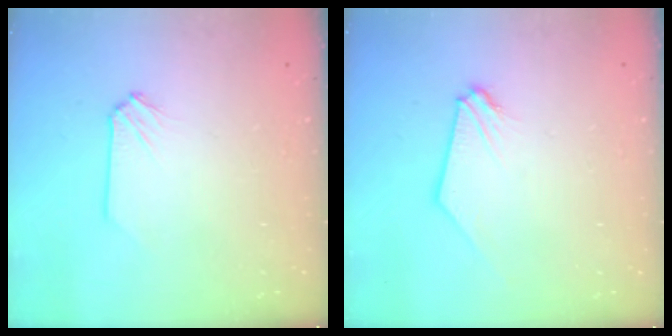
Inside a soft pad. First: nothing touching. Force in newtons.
{"total": 0.9, "press": 0.9, "slide": 0.2}